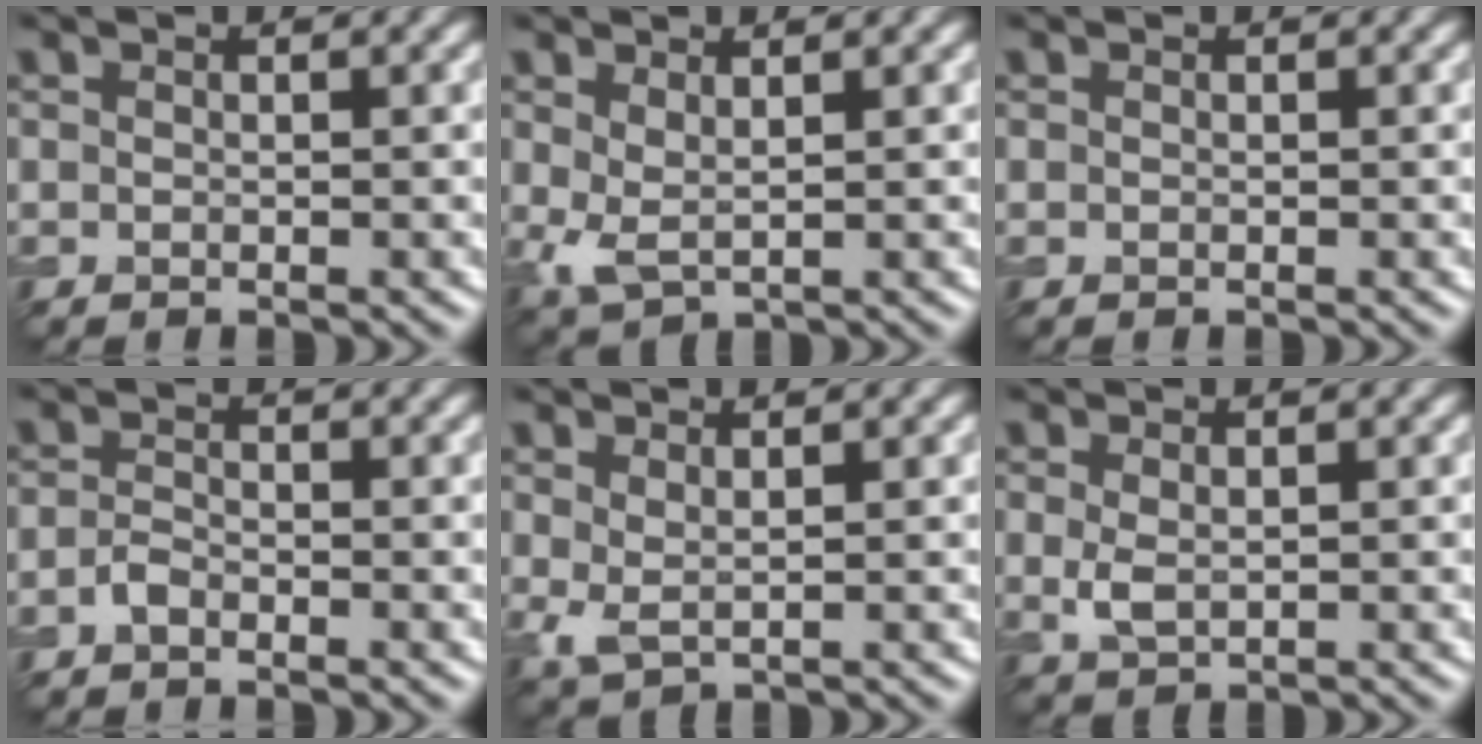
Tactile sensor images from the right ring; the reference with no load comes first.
{"total": 2.3, "force": [0.7, 1.1, 1.9], "torque": [-0.045, -0.007, 0.019]}
{"total": 0.0}
{"total": 1.1, "force": [-0.8, 0.5, 0.7], "torque": [-0.016, 0.003, -0.018]}
{"total": 1.9, "force": [0.8, 0.8, 1.5], "torque": [-0.036, -0.005, 0.019]}
{"total": 1.8, "force": [0.3, 1.0, 1.5], "torque": [-0.035, -0.001, 0.010]}